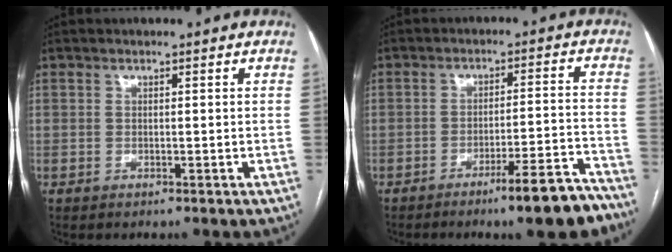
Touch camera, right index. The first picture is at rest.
{"total": 10.1, "force": [-7.8, 0.8, 6.4], "torque": [-0.070, 0.018, -0.115]}